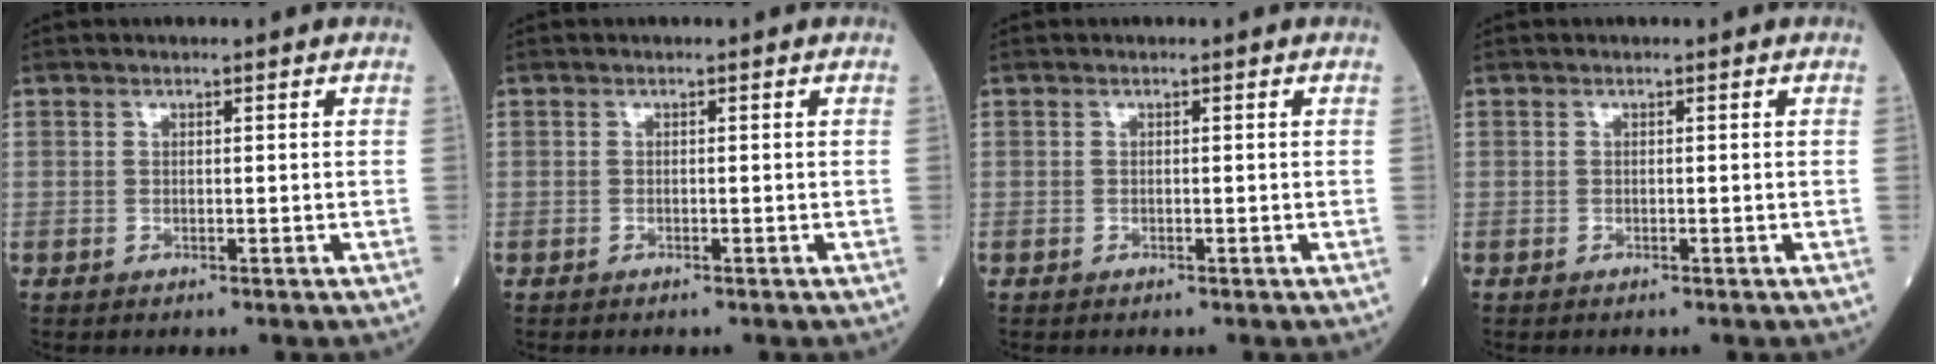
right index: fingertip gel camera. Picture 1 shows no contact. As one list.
[{"total": 0.0}, {"total": 0.0}, {"total": 0.0}]